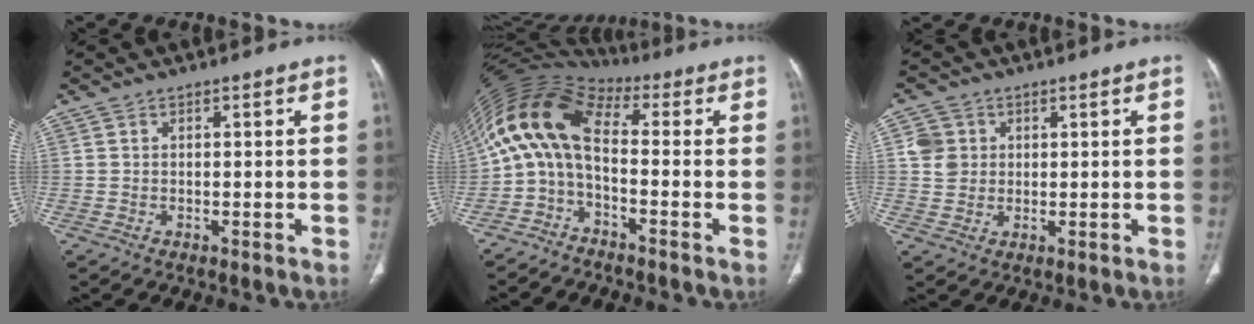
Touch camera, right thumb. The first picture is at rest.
{"total": 11.8, "force": [-1.0, 6.0, 10.2], "torque": [-0.196, 0.064, -0.036]}
{"total": 4.4, "force": [1.1, 4.1, 1.3], "torque": [-0.005, -0.001, 0.020]}